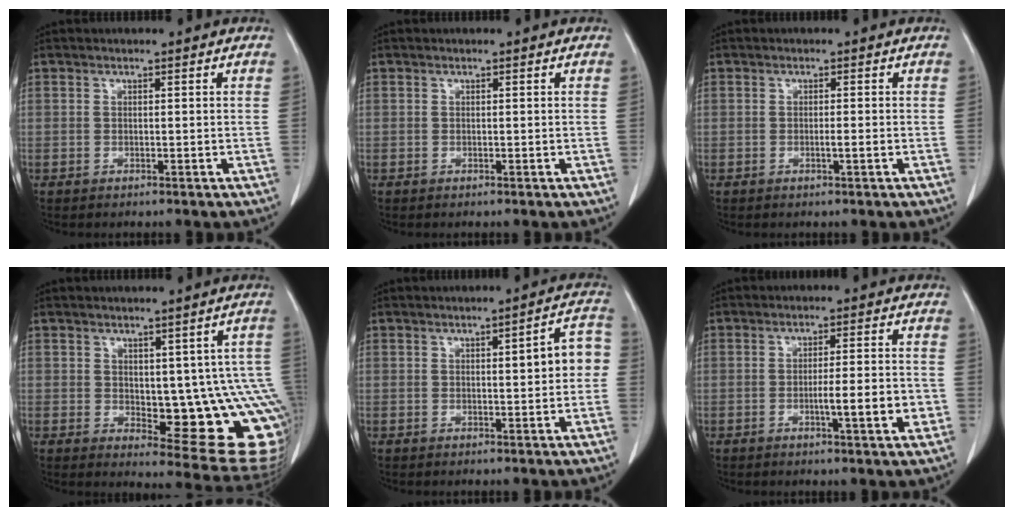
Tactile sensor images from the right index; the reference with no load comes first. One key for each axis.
{"total": 0.0}
{"total": 1.2, "fx": -0.3, "fy": -0.1, "fz": 1.1, "tx": -0.022, "ty": -0.002, "tz": -0.006}
{"total": 15.1, "fx": -1.7, "fy": 5.8, "fz": 13.8, "tx": -0.108, "ty": 0.006, "tz": -0.001}
{"total": 5.2, "fx": 0.3, "fy": 1.2, "fz": 5.1, "tx": -0.063, "ty": 0.021, "tz": 0.001}
{"total": 6.8, "fx": -1.9, "fy": 0.5, "fz": 6.5, "tx": -0.096, "ty": -0.001, "tz": -0.026}